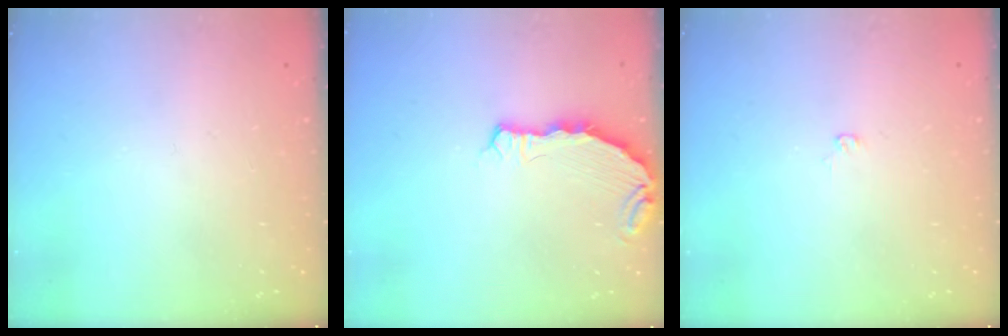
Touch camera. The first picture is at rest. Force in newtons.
{"total": 7.3, "press": 5.2, "slide": 5.2}
{"total": 3.2, "press": 3.2, "slide": 0.3}